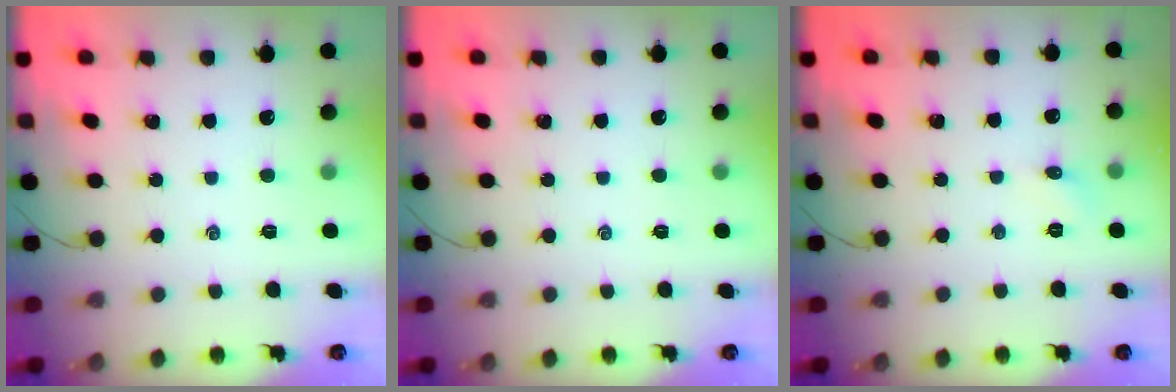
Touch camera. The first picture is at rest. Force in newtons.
{"total": 0.0}
{"total": 4.2, "press": 3.9, "slide": 1.5}